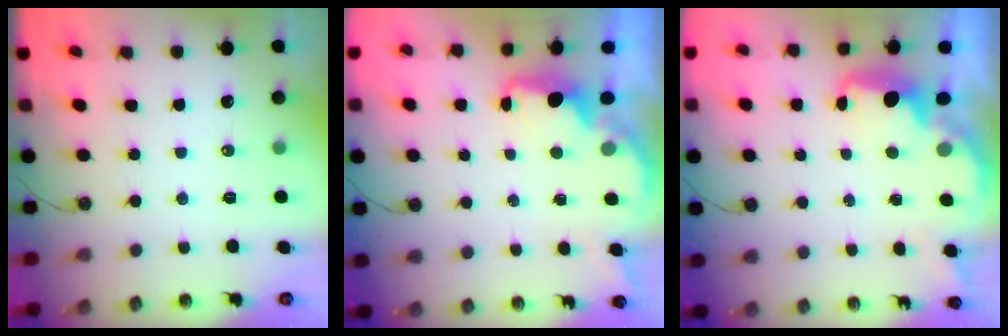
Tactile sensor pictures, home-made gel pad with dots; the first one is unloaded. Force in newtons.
{"total": 2.2, "press": 2.0, "slide": 0.9}
{"total": 3.0, "press": 3.0, "slide": 0.7}